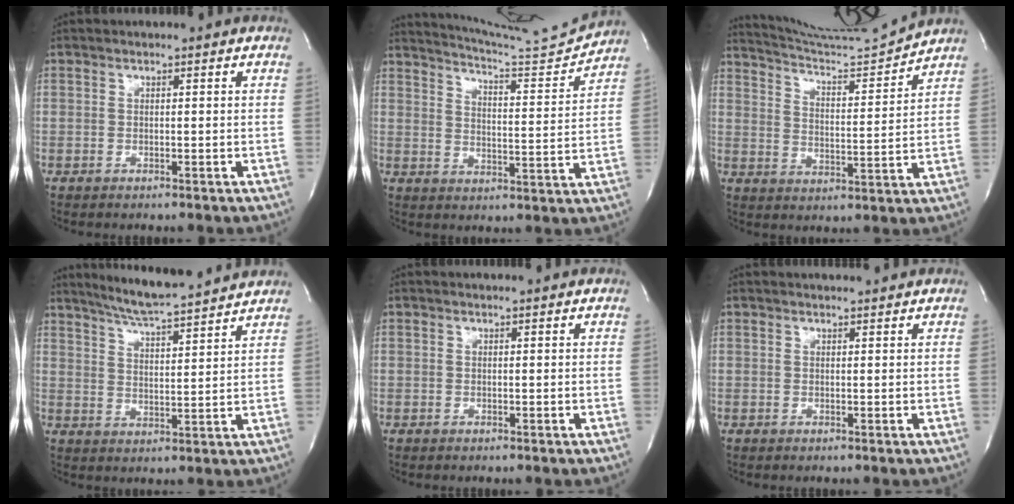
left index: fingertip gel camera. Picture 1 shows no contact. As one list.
[{"total": 12.1, "force": [11.9, -2.1, 1.4], "torque": [-0.034, -0.051, 0.174]}, {"total": 11.6, "force": [11.3, -2.3, 1.3], "torque": [-0.034, -0.043, 0.188]}, {"total": 13.0, "force": [11.9, 0.3, 5.2], "torque": [-0.092, 0.009, 0.180]}, {"total": 1.0, "force": [1.0, 0.1, 0.2], "torque": [-0.009, 0.001, 0.013]}, {"total": 3.5, "force": [3.4, 0.4, 0.7], "torque": [-0.016, 0.011, 0.040]}]